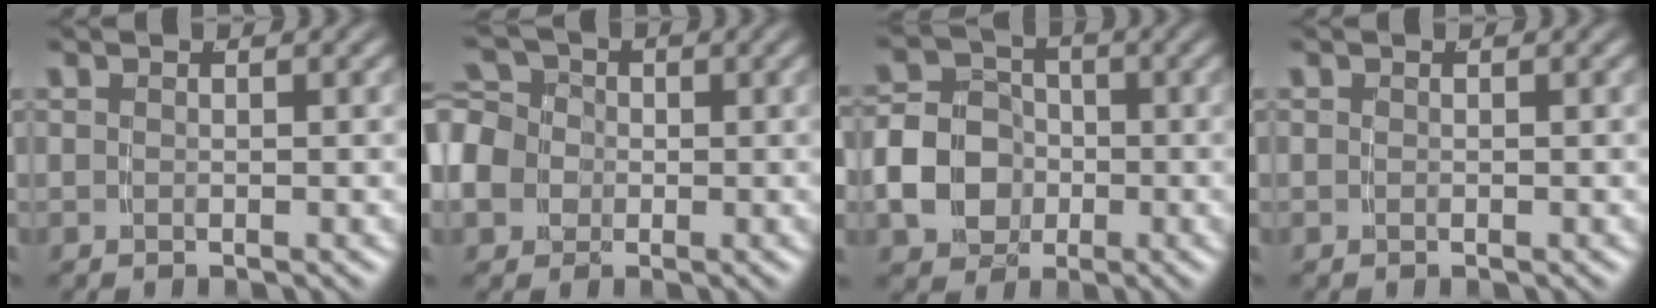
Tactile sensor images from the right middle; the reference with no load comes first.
{"total": 8.4, "force": [-0.5, 7.6, 3.5], "torque": [-0.089, -0.027, -0.011]}
{"total": 9.2, "force": [-1.9, 8.2, 3.9], "torque": [-0.086, -0.026, -0.033]}
{"total": 0.0}